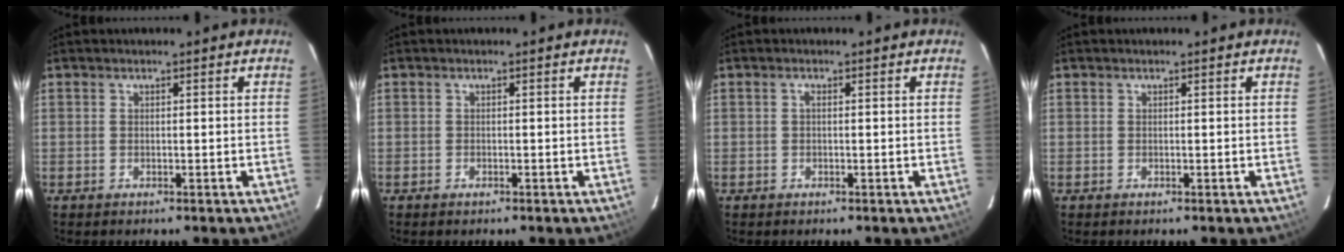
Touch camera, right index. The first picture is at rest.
{"total": 0.5, "force": [-0.4, 0.3, 0.1], "torque": [-0.002, 0.001, -0.007]}
{"total": 0.5, "force": [0.0, 0.2, 0.5], "torque": [-0.008, 0.004, -0.002]}
{"total": 0.0}